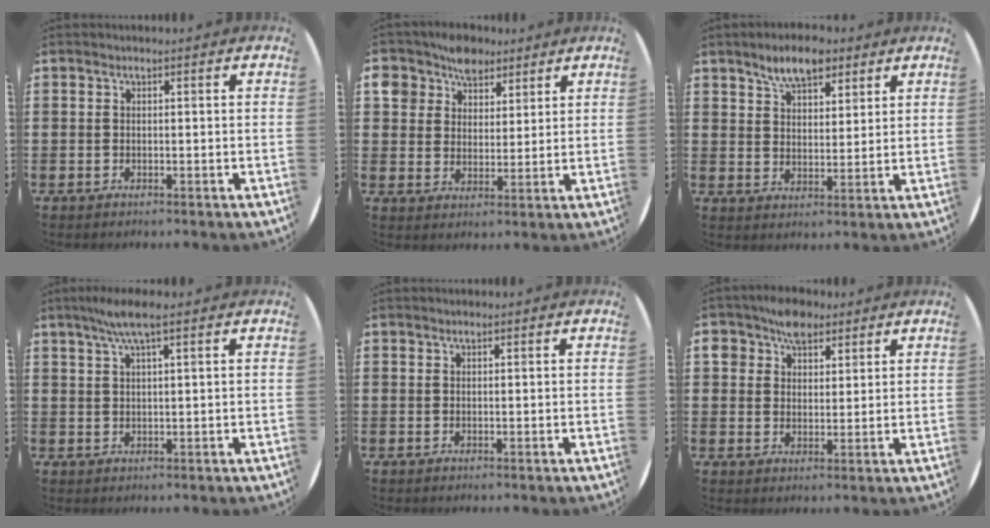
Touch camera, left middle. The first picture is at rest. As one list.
[{"total": 6.0, "force": [4.4, 3.9, 0.8], "torque": [-0.034, 0.001, 0.081]}, {"total": 6.5, "force": [5.0, 2.9, 3.1], "torque": [-0.058, -0.007, 0.088]}, {"total": 4.1, "force": [2.6, 0.3, 3.1], "torque": [-0.064, 0.005, 0.044]}, {"total": 0.0}, {"total": 5.0, "force": [3.7, 3.3, 1.1], "torque": [-0.020, 0.001, 0.066]}]